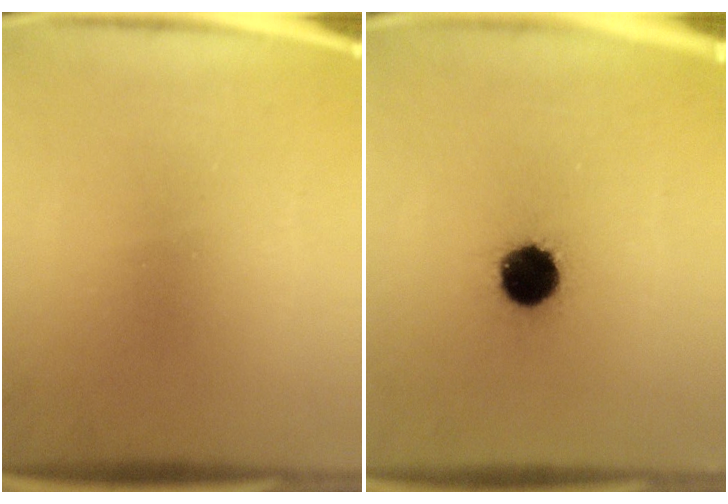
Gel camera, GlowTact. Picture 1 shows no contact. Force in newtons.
{"total": 12.5}